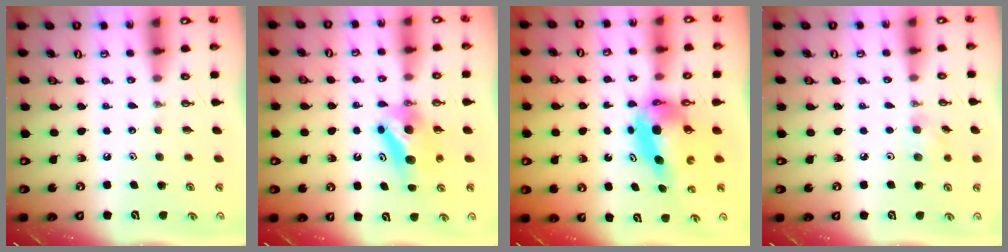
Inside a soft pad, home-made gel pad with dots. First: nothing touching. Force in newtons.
{"total": 7.6, "press": 7.1, "slide": 2.6}
{"total": 6.9, "press": 6.9, "slide": 0.5}
{"total": 4.3, "press": 4.1, "slide": 1.3}